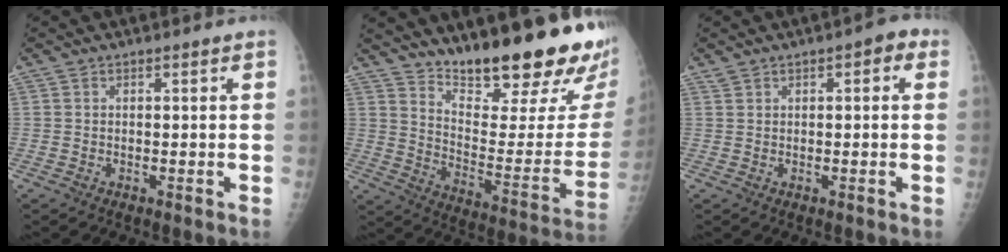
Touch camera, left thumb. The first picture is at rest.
{"total": 27.5, "force": [19.9, 6.6, 17.8], "torque": [-0.234, -0.124, 0.288]}
{"total": 3.8, "force": [1.7, 1.8, 2.9], "torque": [-0.030, 0.009, 0.021]}